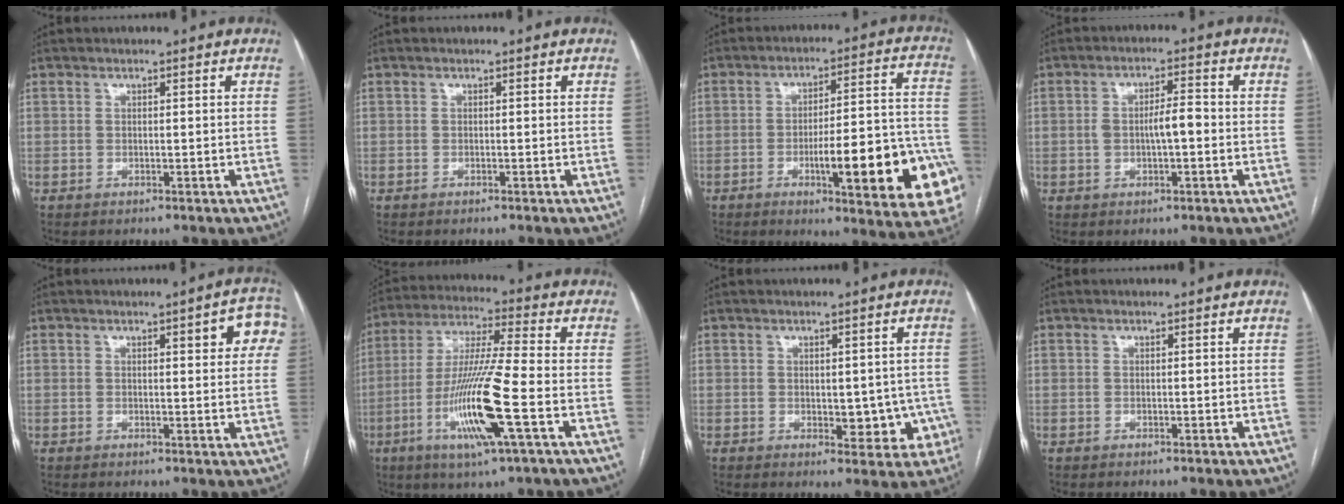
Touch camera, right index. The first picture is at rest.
{"total": 0.0}
{"total": 20.1, "force": [-6.8, 3.1, 18.7], "torque": [-0.174, 0.016, -0.079]}
{"total": 4.4, "force": [-0.5, 1.3, 4.2], "torque": [-0.078, 0.013, -0.005]}
{"total": 5.8, "force": [2.2, 1.5, 5.2], "torque": [-0.048, 0.009, 0.018]}
{"total": 14.9, "force": [-4.9, 0.0, 14.0], "torque": [-0.285, -0.016, -0.095]}
{"total": 5.8, "force": [-1.0, 3.5, 4.5], "torque": [-0.033, 0.011, -0.003]}
{"total": 0.0}